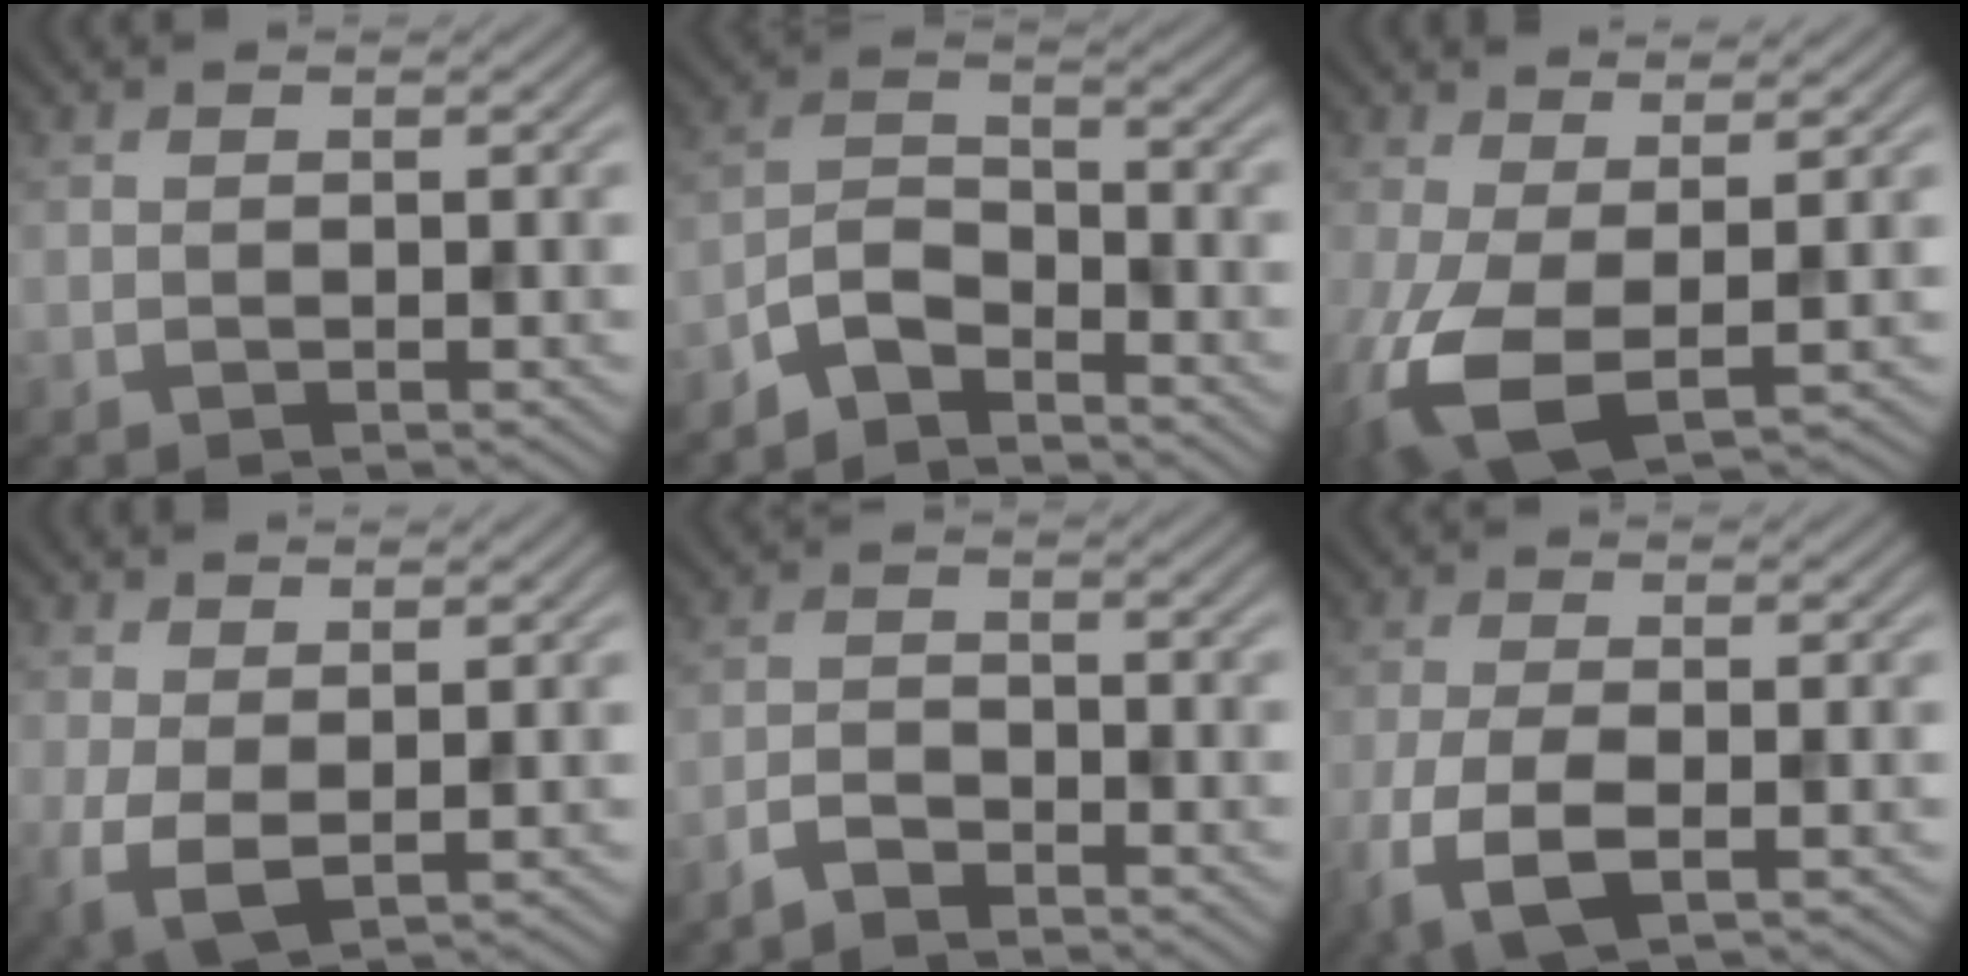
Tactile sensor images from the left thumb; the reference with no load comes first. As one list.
[{"total": 5.1, "force": [-4.2, 1.7, 2.3], "torque": [-0.045, 0.003, -0.099]}, {"total": 8.8, "force": [-1.3, 4.0, 7.7], "torque": [-0.188, -0.013, -0.028]}, {"total": 4.1, "force": [0.7, 2.0, 3.5], "torque": [-0.088, -0.006, 0.013]}, {"total": 2.8, "force": [-2.5, 0.7, 1.0], "torque": [-0.020, 0.001, -0.059]}, {"total": 6.4, "force": [-2.5, 2.8, 5.2], "torque": [-0.125, -0.014, -0.053]}]